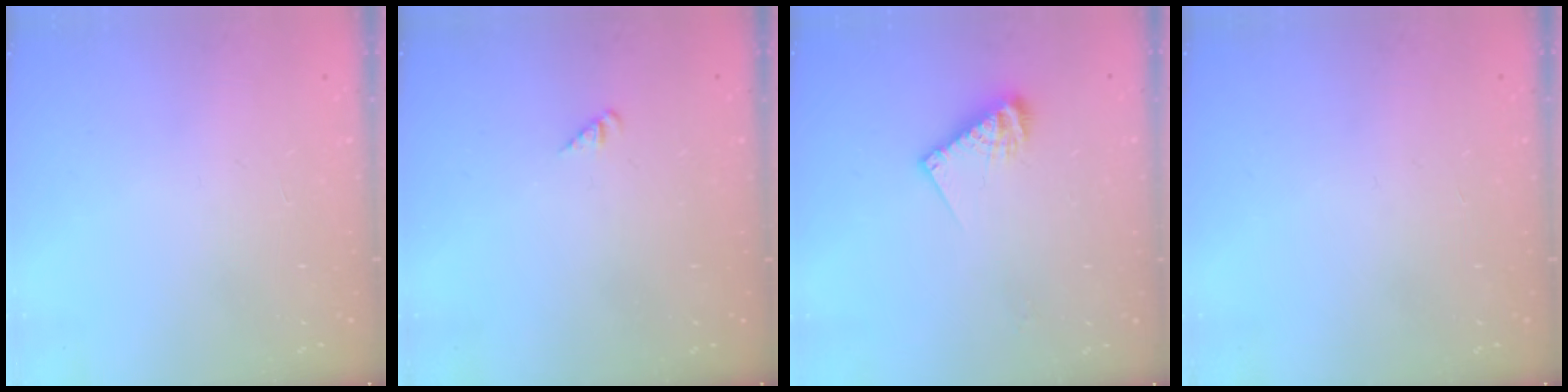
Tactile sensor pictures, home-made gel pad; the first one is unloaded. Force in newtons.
{"total": 1.4, "press": 1.4, "slide": 0.3}
{"total": 8.9, "press": 8.8, "slide": 0.6}
{"total": 0.0}